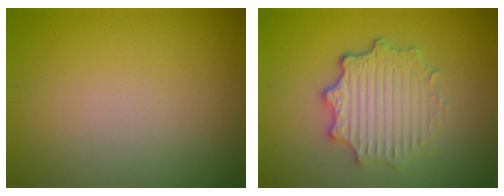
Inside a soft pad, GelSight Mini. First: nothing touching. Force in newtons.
{"total": 4.9, "press": 3.8, "slide": 3.0}